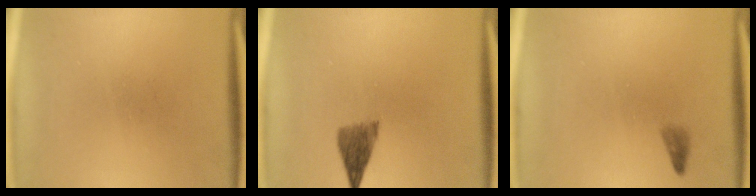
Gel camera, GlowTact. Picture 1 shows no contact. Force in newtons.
{"total": 3.6}
{"total": 0.9}